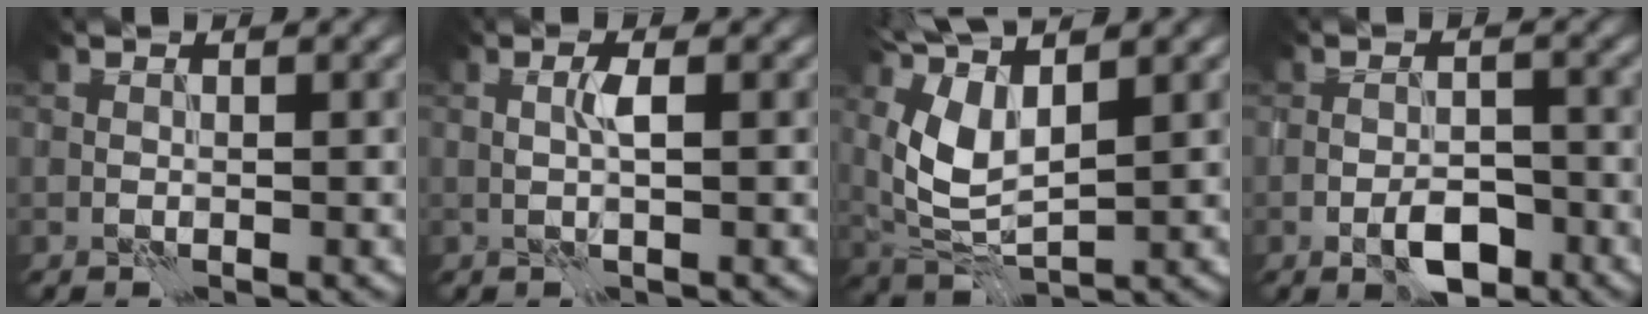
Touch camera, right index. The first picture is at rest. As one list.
[{"total": 1.1, "force": [0.5, -0.5, 0.9], "torque": [-0.021, 0.003, 0.011]}, {"total": 6.6, "force": [2.8, 2.3, 5.5], "torque": [-0.135, 0.002, 0.059]}, {"total": 3.5, "force": [-2.0, 1.6, 2.5], "torque": [-0.035, 0.001, -0.030]}]